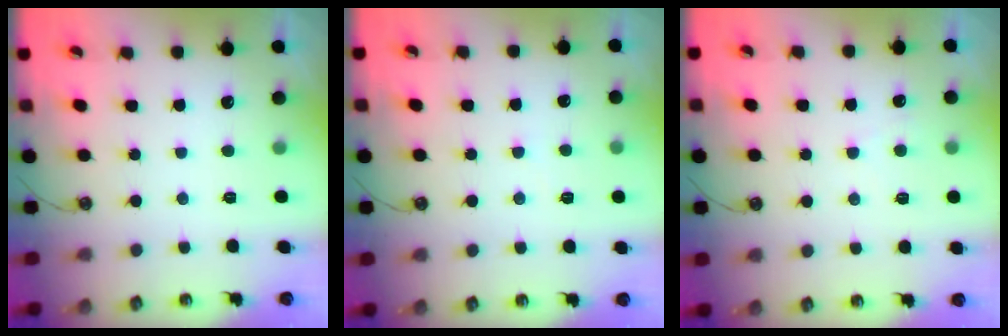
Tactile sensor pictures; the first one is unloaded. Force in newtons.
{"total": 6.4, "press": 6.4, "slide": 0.2}
{"total": 5.0, "press": 5.0, "slide": 0.3}